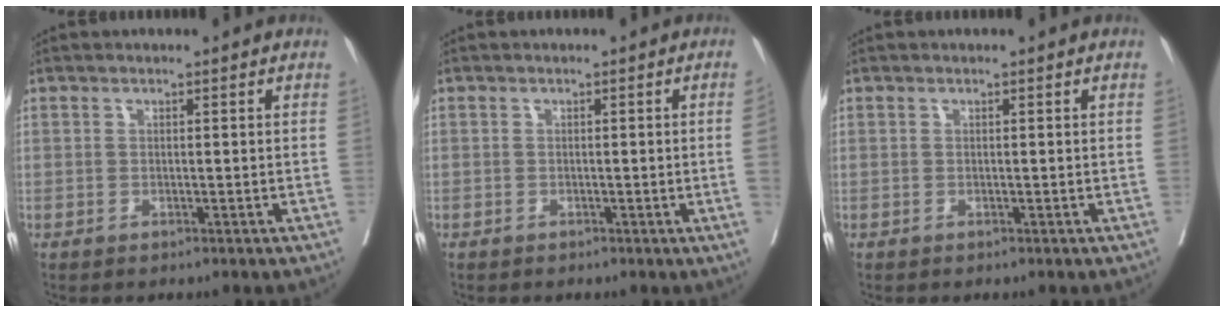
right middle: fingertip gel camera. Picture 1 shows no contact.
{"total": 1.4, "force": [-0.2, -0.5, 1.3], "torque": [-0.013, -0.002, -0.001]}
{"total": 0.0}